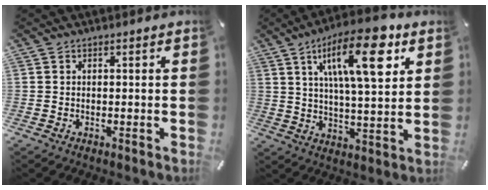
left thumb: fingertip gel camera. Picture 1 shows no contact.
{"total": 18.5, "force": [8.6, 6.3, 15.1], "torque": [-0.243, -0.022, 0.132]}